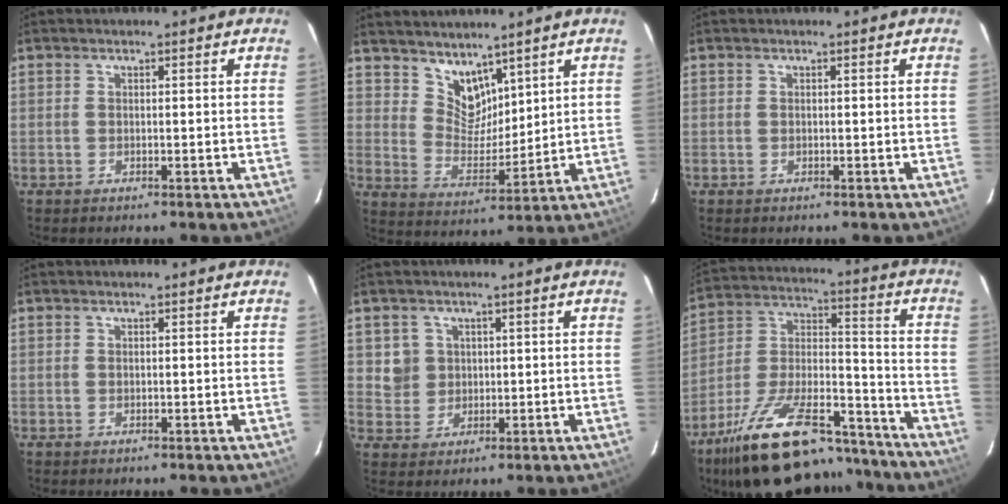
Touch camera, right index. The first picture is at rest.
{"total": 8.1, "force": [6.4, 4.4, 2.5], "torque": [-0.035, 0.000, 0.129]}
{"total": 0.0}
{"total": 0.0}
{"total": 4.6, "force": [1.2, 4.4, 0.4], "torque": [0.002, 0.013, 0.027]}
{"total": 27.6, "force": [-20.6, 9.9, 15.4], "torque": [-0.280, 0.003, -0.313]}